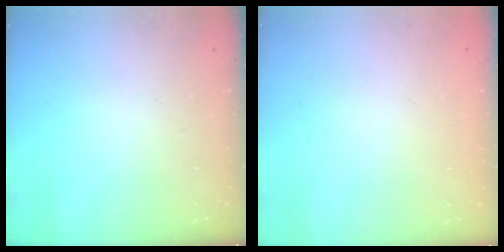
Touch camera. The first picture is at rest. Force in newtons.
{"total": 2.0, "press": 2.0, "slide": 0.1}